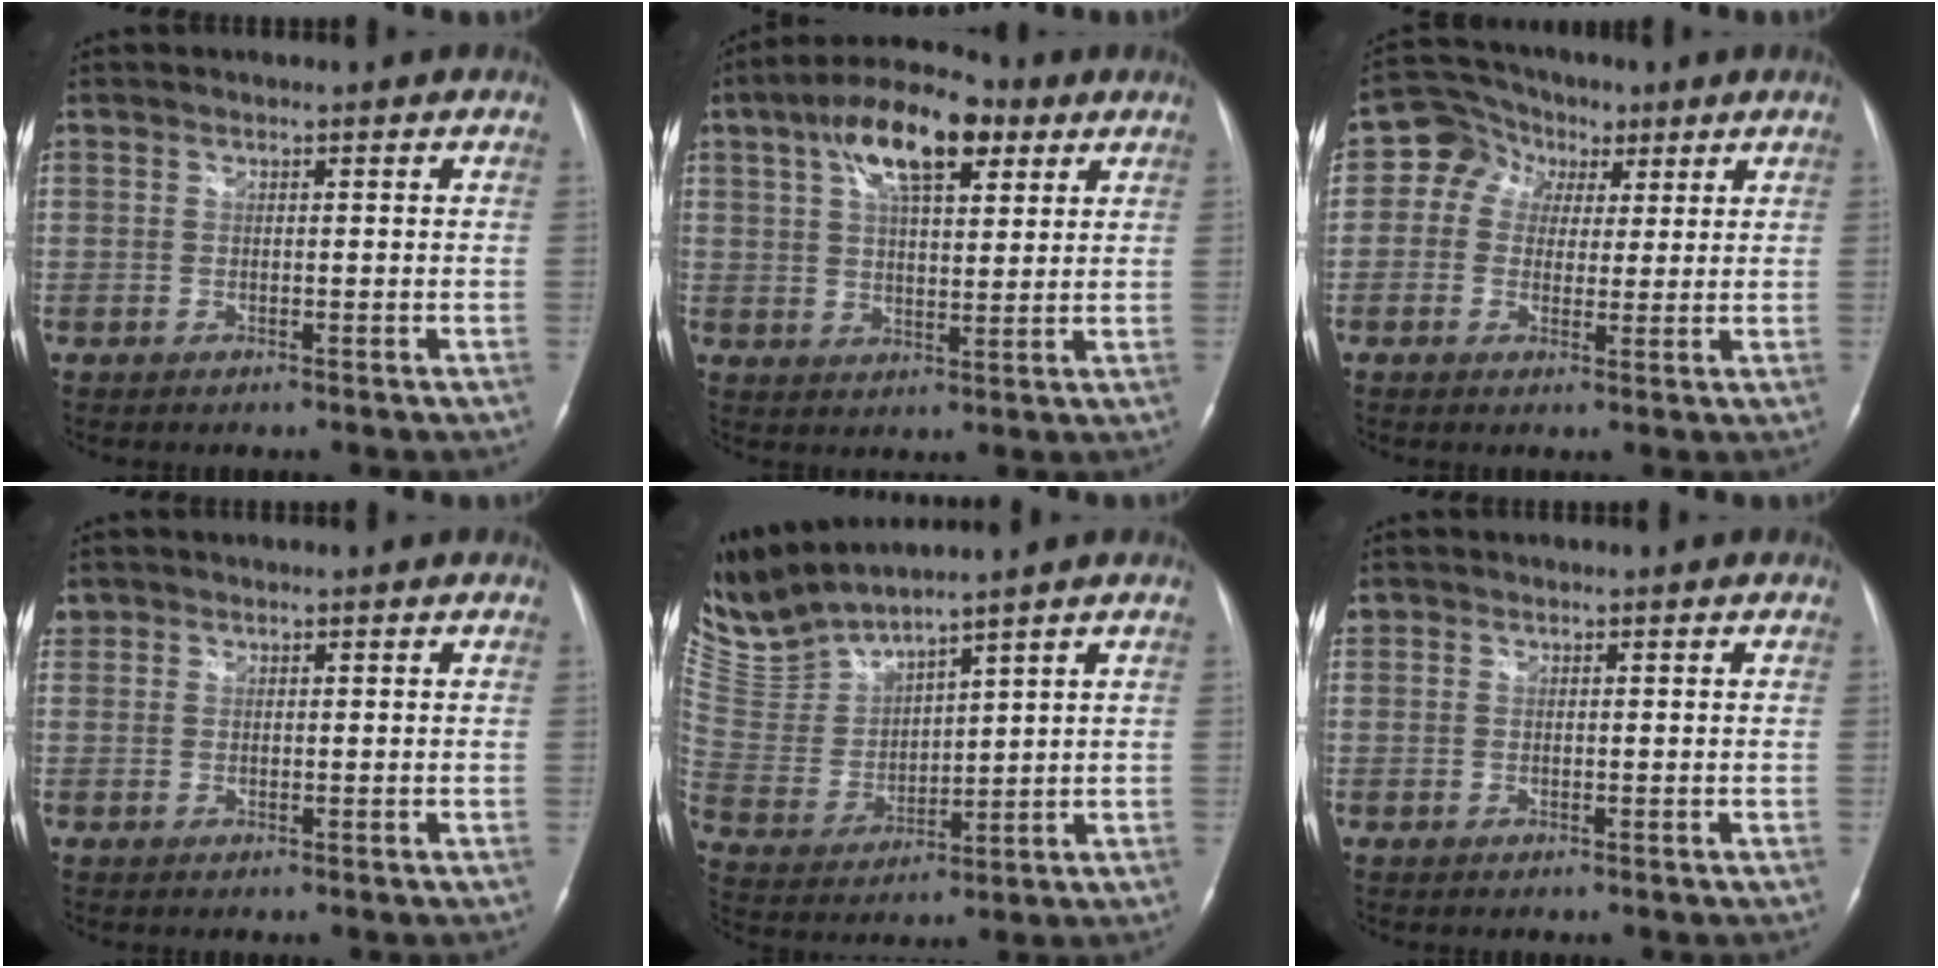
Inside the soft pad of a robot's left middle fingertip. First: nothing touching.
{"total": 13.2, "force": [6.6, 4.7, 10.4], "torque": [-0.187, 0.032, 0.111]}
{"total": 6.7, "force": [2.0, 5.8, 2.5], "torque": [-0.049, 0.035, 0.032]}
{"total": 1.3, "force": [1.0, 0.9, 0.0], "torque": [0.004, 0.014, 0.018]}
{"total": 9.2, "force": [9.0, -0.1, 1.8], "torque": [-0.067, -0.001, 0.203]}
{"total": 0.6, "force": [0.5, 0.4, 0.0], "torque": [-0.001, 0.013, 0.010]}